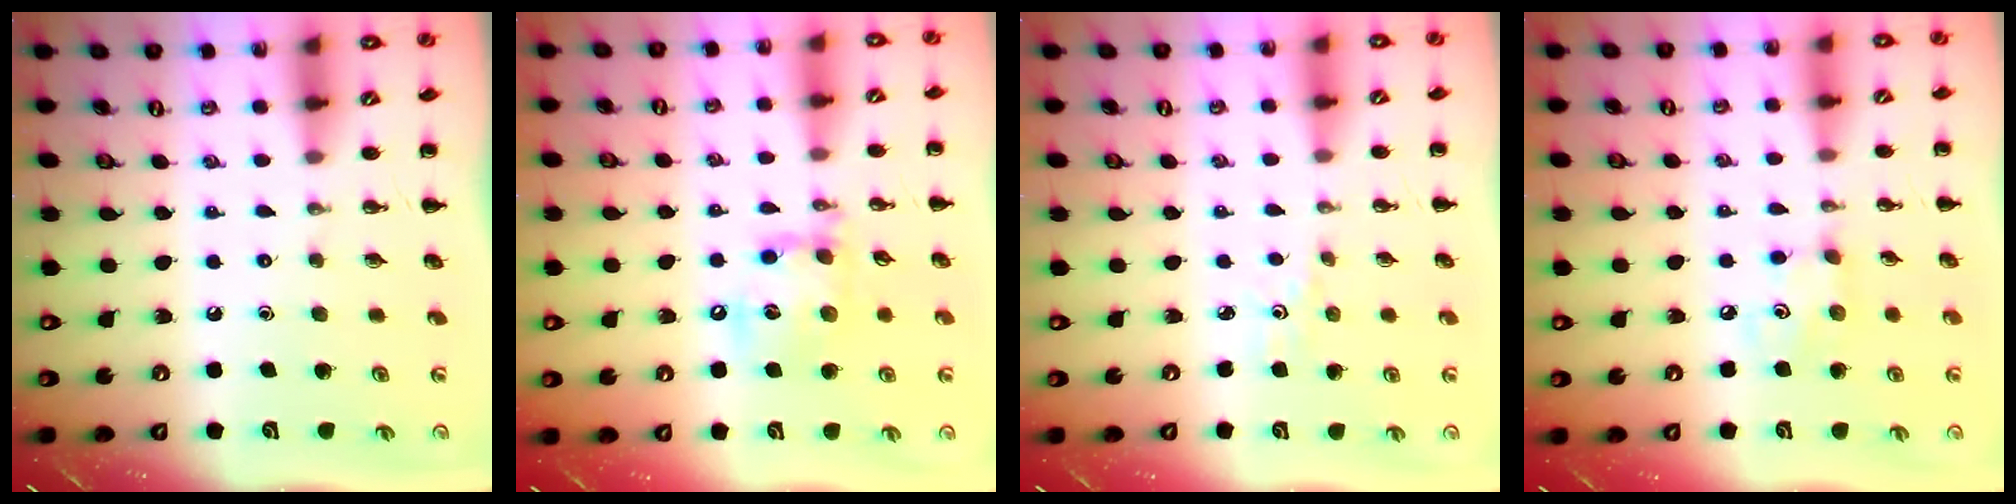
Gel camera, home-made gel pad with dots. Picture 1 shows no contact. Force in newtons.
{"total": 13.7, "press": 13.5, "slide": 2.3}
{"total": 1.7, "press": 1.7, "slide": 0.4}
{"total": 3.4, "press": 3.3, "slide": 0.6}